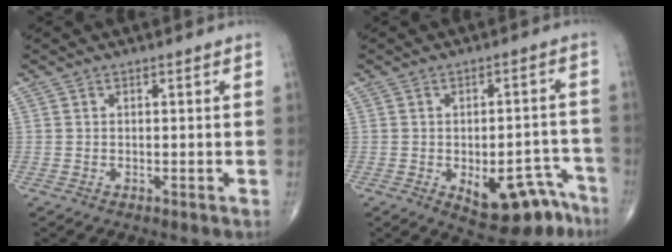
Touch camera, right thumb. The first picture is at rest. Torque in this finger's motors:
{"motor_torque": [1.41, 0.60, 0.09, -0.30, 0.21]}